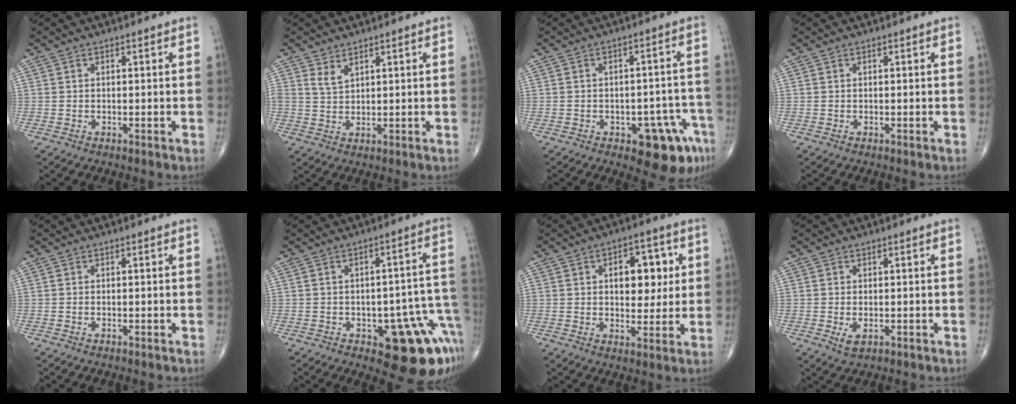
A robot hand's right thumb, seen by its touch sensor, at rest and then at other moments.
{"total": 2.5, "force": [1.8, 1.0, 1.3], "torque": [-0.022, -0.015, 0.043]}
{"total": 10.0, "force": [-5.0, 4.4, 7.5], "torque": [-0.059, 0.032, -0.055]}
{"total": 0.0}
{"total": 0.0}
{"total": 15.2, "force": [-6.3, 6.5, 12.3], "torque": [-0.077, 0.051, -0.062]}
{"total": 10.5, "force": [2.4, 6.3, 8.0], "torque": [-0.066, -0.004, 0.034]}
{"total": 2.4, "force": [-0.7, 1.4, 1.9], "torque": [-0.032, -0.003, -0.007]}